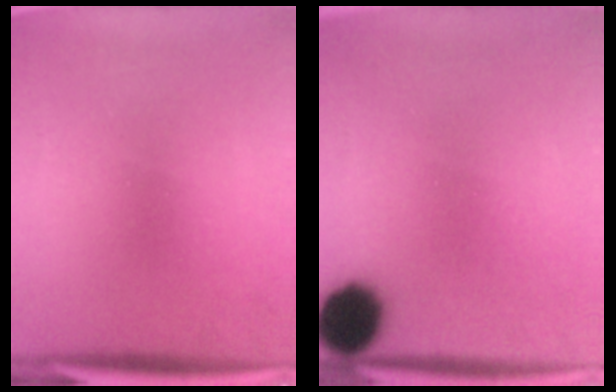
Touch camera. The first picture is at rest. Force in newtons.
{"total": 9.7}